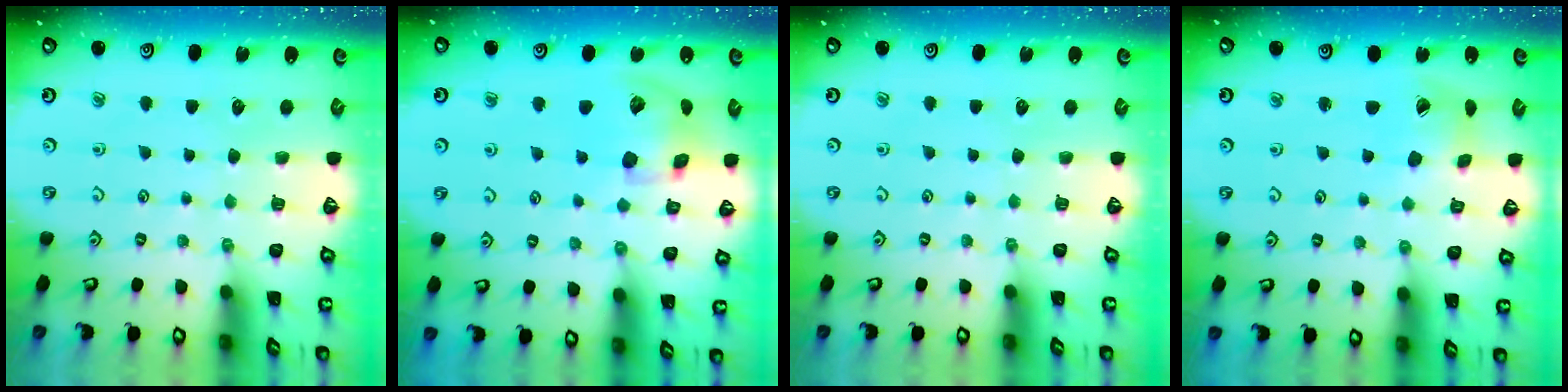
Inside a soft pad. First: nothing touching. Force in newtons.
{"total": 14.0, "press": 13.8, "slide": 2.2}
{"total": 0.0}
{"total": 6.7, "press": 6.6, "slide": 0.8}